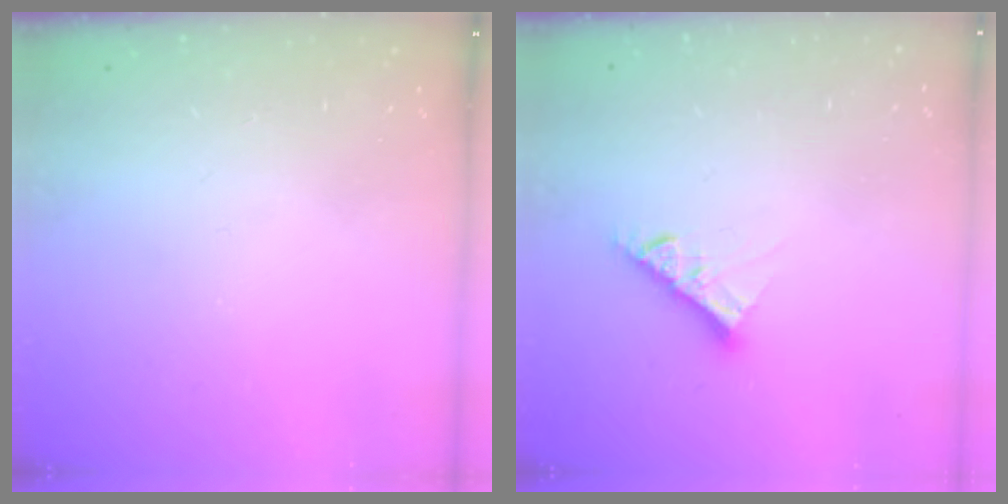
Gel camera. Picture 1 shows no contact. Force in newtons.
{"total": 7.7, "press": 7.7, "slide": 0.3}